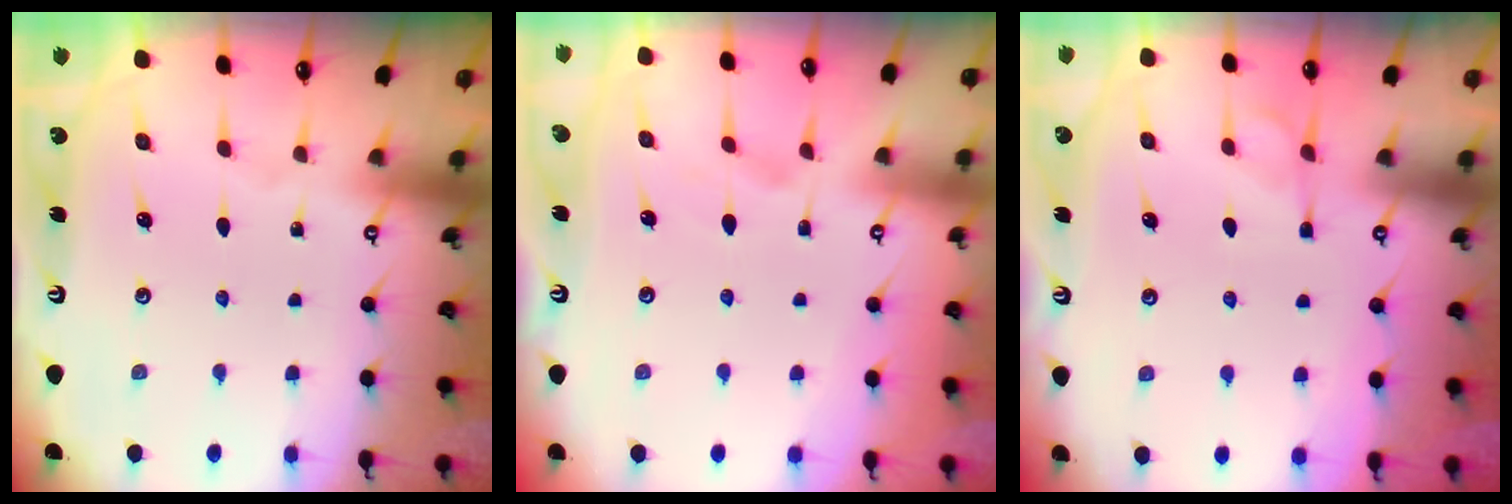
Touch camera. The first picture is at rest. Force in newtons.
{"total": 2.4, "press": 2.1, "slide": 1.1}
{"total": 1.9, "press": 1.2, "slide": 1.4}